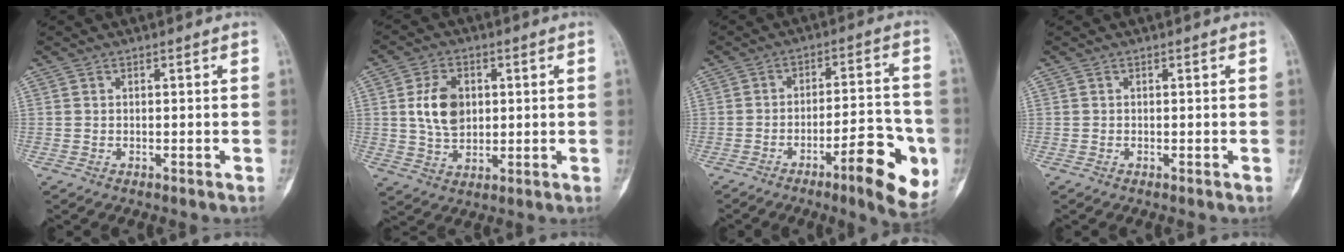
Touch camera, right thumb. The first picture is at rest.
{"total": 8.7, "force": [1.5, 6.0, 6.2], "torque": [-0.098, -0.007, 0.032]}
{"total": 14.0, "force": [-5.7, 3.6, 12.2], "torque": [-0.147, 0.025, -0.078]}
{"total": 0.0}